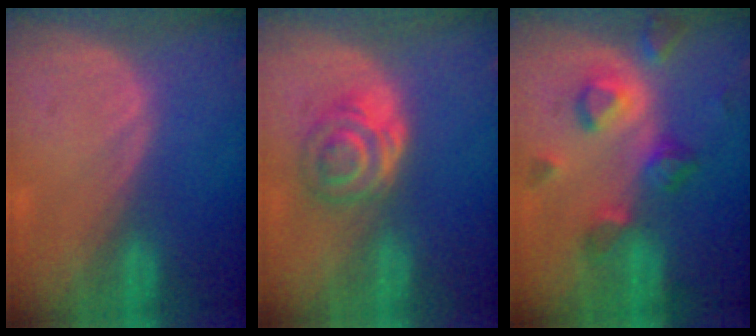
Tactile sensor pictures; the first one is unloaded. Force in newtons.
{"total": 6.2, "press": 5.2, "slide": 3.3}
{"total": 7.2, "press": 7.2, "slide": 1.0}